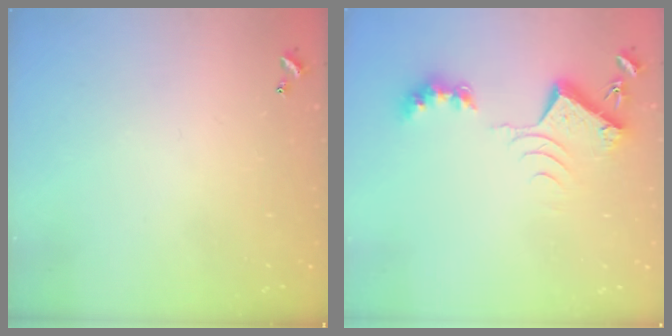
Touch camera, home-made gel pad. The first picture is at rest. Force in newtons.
{"total": 8.7, "press": 8.6, "slide": 1.1}